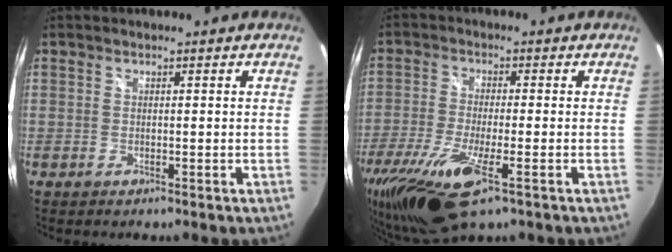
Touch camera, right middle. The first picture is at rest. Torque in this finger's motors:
{"motor_torque": [1.10, -1.04, 0.42, 0.13]}